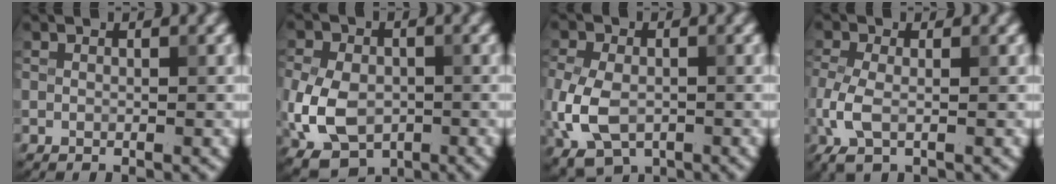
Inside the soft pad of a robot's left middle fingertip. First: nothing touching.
{"total": 7.9, "force": [-1.8, 5.7, 5.3], "torque": [-0.126, -0.011, -0.036]}
{"total": 6.5, "force": [-1.5, 4.5, 4.5], "torque": [-0.110, -0.015, -0.029]}
{"total": 3.5, "force": [-1.0, 1.6, 2.9], "torque": [-0.080, -0.005, -0.023]}